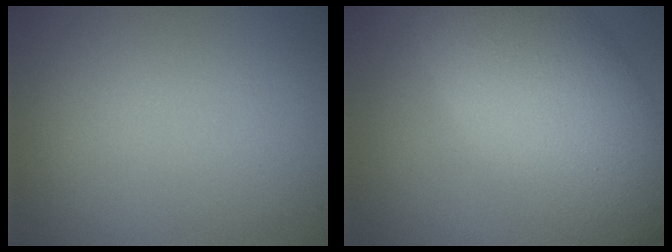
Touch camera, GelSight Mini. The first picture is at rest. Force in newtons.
{"total": 11.1, "press": 11.1, "slide": 0.7}